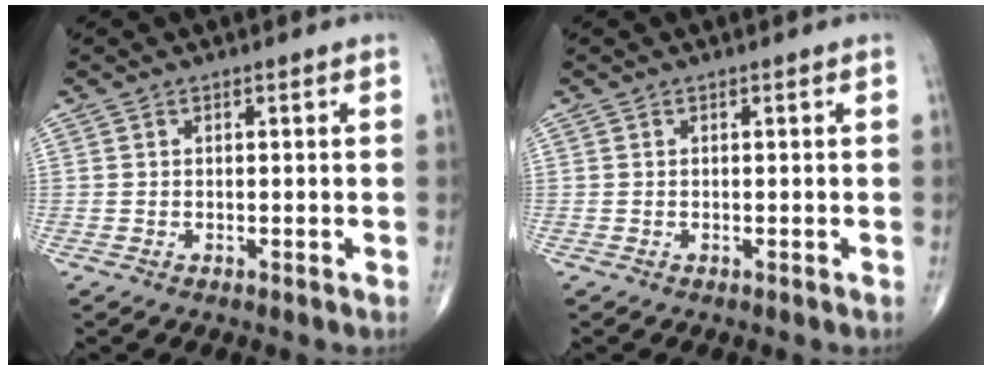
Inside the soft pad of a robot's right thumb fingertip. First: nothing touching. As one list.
[{"total": 0.0}]